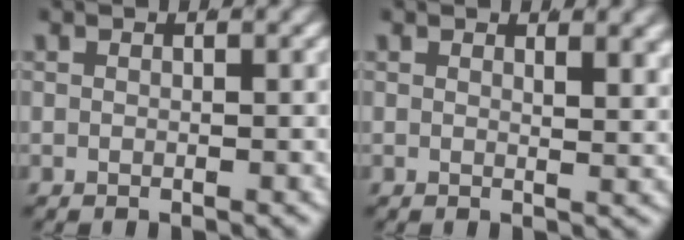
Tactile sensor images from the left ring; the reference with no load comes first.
{"total": 1.4, "force": [1.1, -0.2, 0.8], "torque": [-0.009, -0.013, 0.020]}